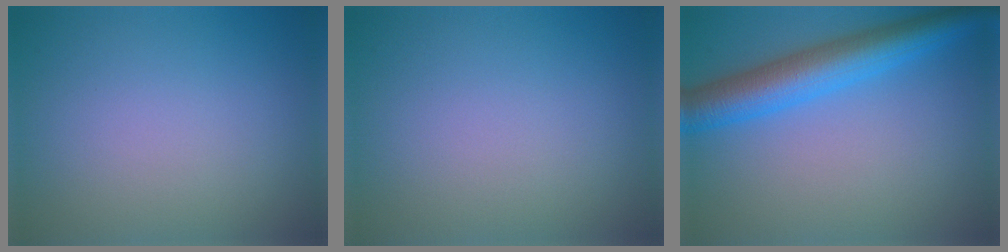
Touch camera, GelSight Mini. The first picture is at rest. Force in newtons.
{"total": 0.0}
{"total": 6.5, "press": 6.5, "slide": 0.3}